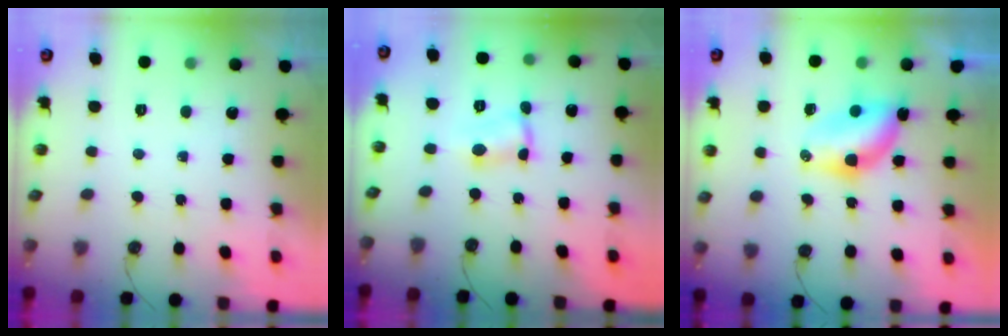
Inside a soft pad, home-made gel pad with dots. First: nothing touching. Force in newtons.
{"total": 2.9, "press": 1.4, "slide": 2.5}
{"total": 7.7, "press": 7.2, "slide": 2.7}